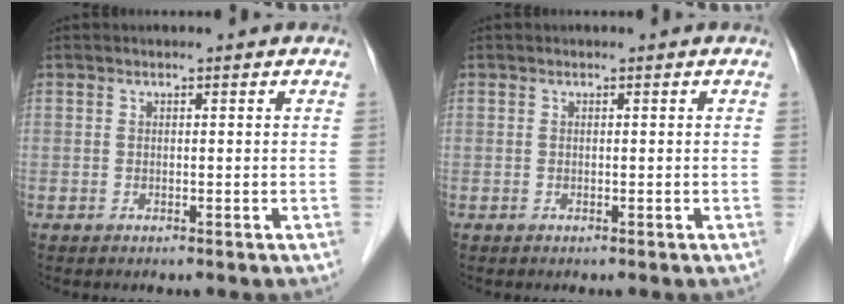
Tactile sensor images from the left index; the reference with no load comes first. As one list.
[{"total": 0.0}]